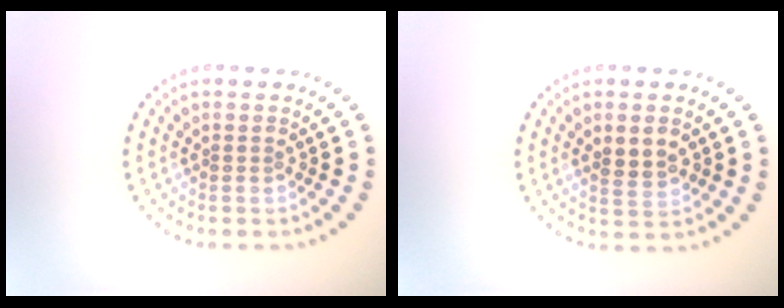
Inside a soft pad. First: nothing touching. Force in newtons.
{"total": 2.5, "press": 2.5, "slide": 0.3}